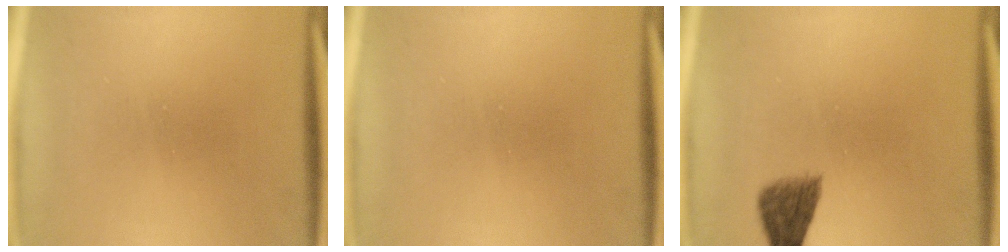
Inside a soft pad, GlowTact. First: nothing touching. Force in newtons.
{"total": 0.0}
{"total": 3.7}